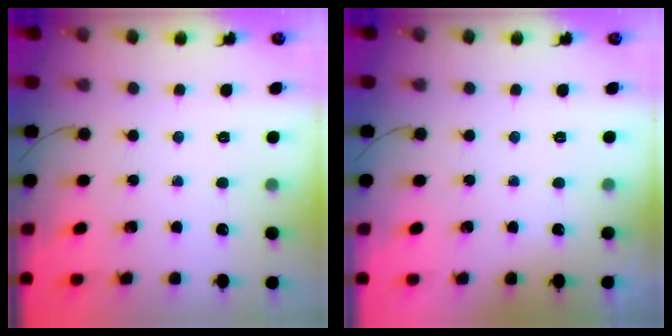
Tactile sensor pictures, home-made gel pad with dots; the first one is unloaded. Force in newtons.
{"total": 1.8, "press": 1.8, "slide": 0.3}